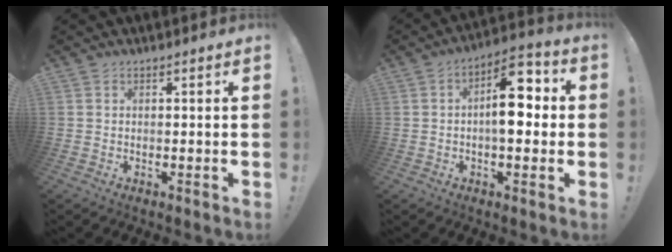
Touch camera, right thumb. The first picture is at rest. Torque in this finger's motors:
{"motor_torque": [0.98, 1.61, 1.21, -0.33, 0.32]}